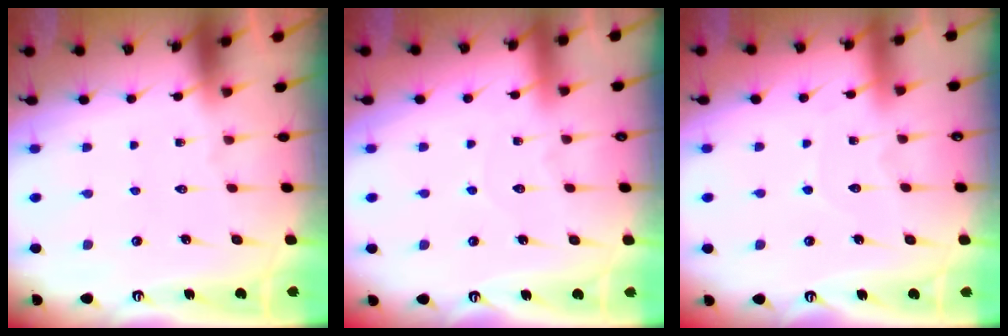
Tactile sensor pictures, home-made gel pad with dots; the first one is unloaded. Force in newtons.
{"total": 4.1, "press": 4.0, "slide": 0.3}
{"total": 4.9, "press": 4.9, "slide": 0.5}